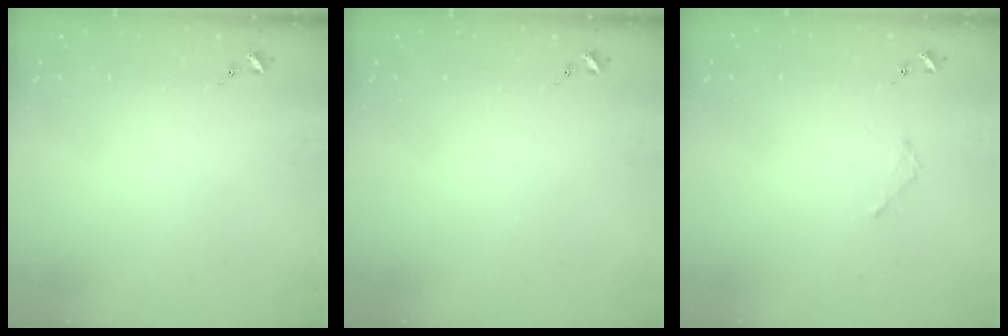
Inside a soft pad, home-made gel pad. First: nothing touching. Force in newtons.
{"total": 0.0}
{"total": 1.8, "press": 1.8, "slide": 0.2}